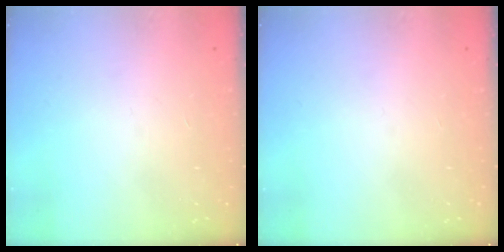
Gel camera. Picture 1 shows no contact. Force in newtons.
{"total": 0.0}